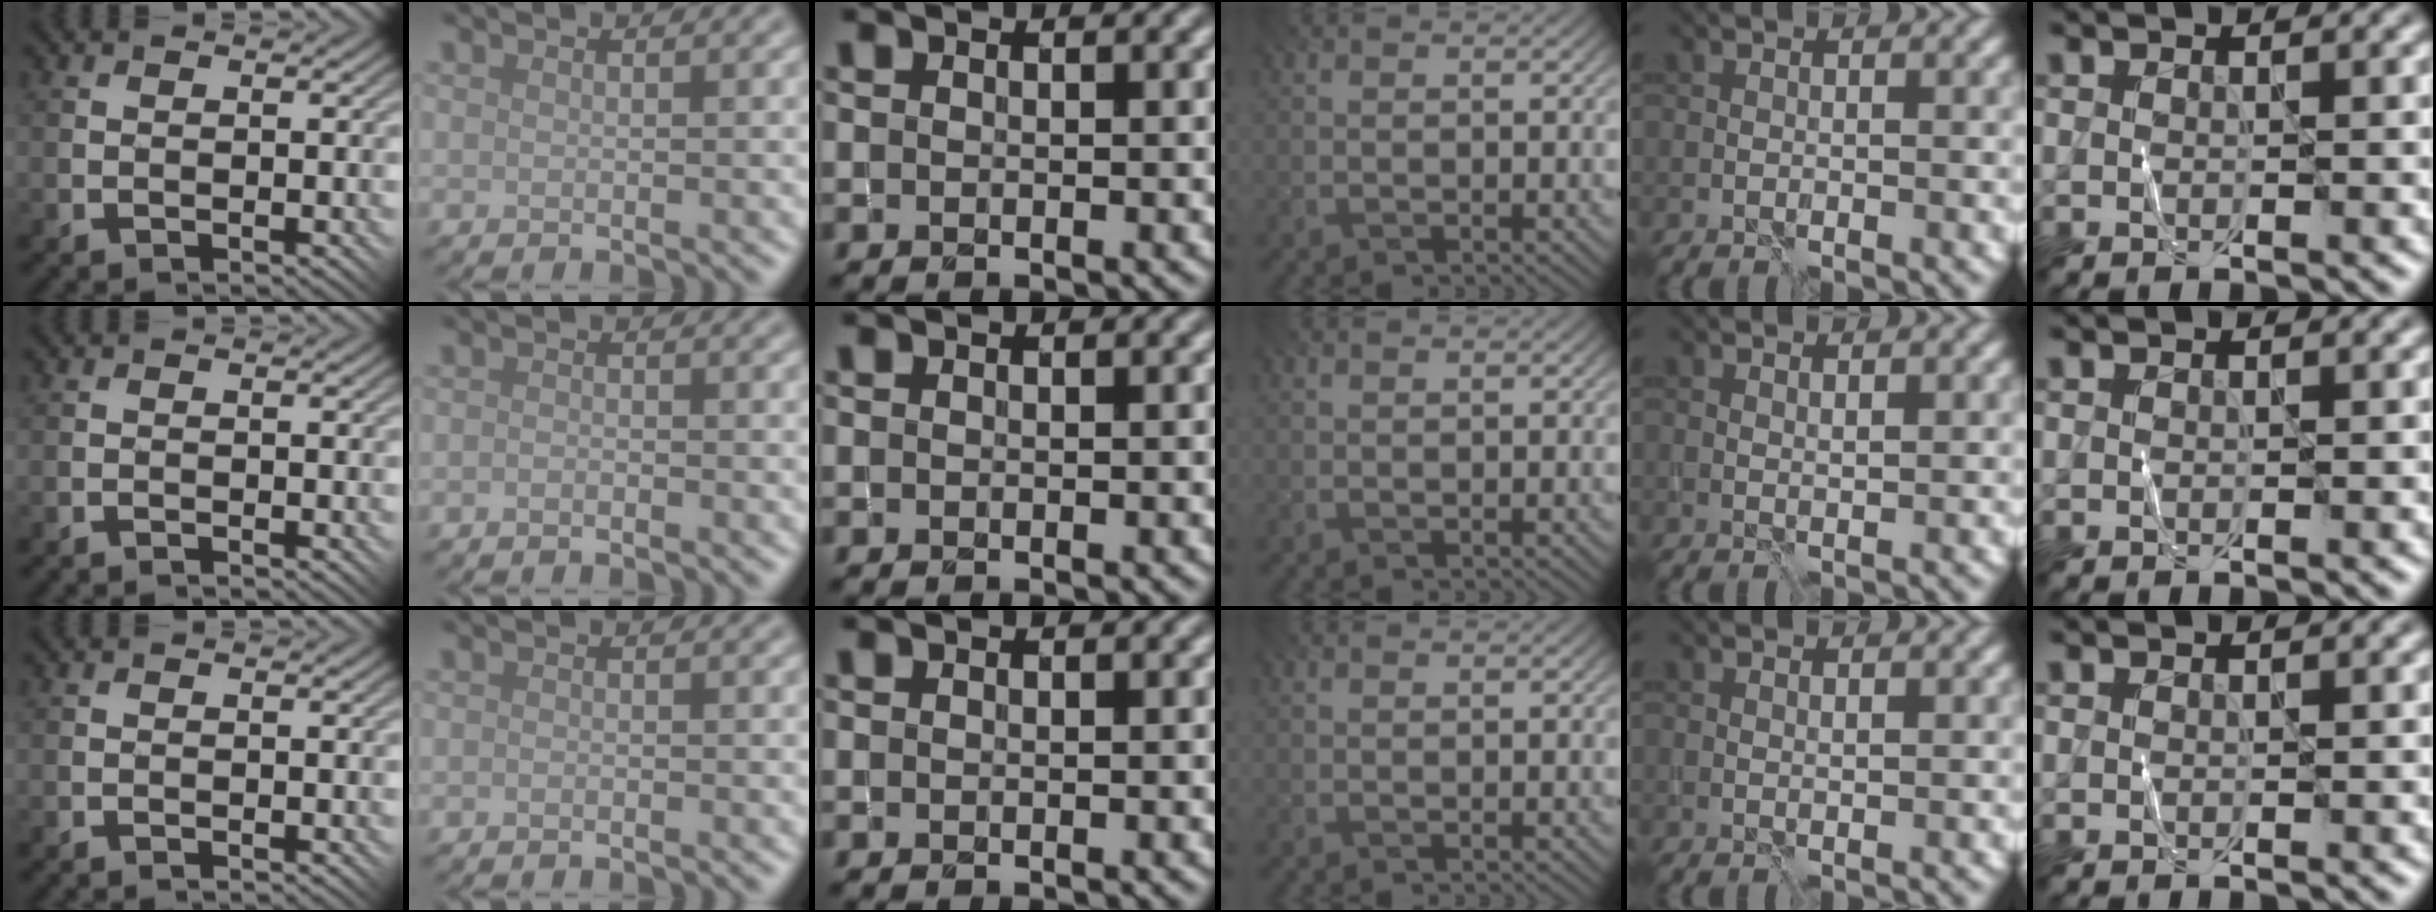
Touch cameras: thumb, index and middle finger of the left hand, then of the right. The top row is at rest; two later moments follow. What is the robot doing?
{"motion": "fold", "object": "shorts"}